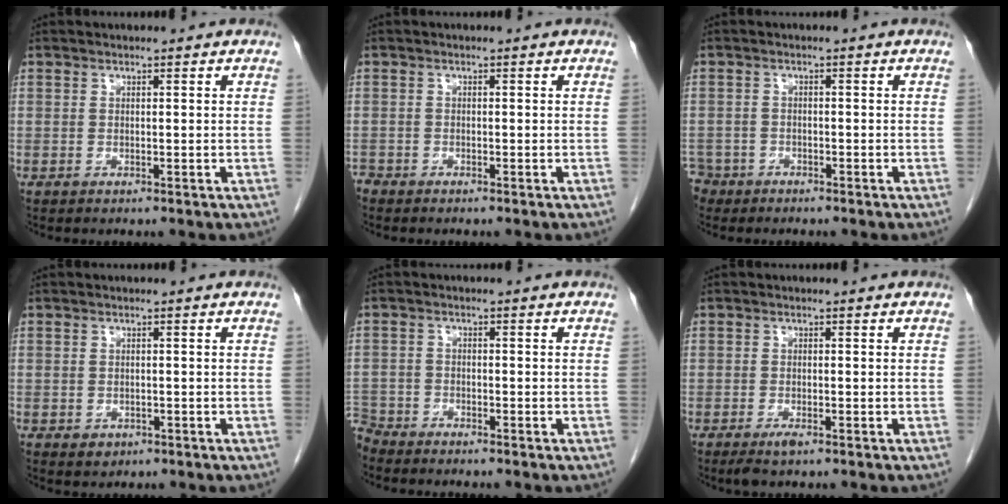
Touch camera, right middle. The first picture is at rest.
{"total": 1.0, "force": [-1.0, 0.3, 0.0], "torque": [-0.001, -0.001, -0.020]}
{"total": 3.7, "force": [-2.9, 2.2, -0.4], "torque": [0.006, 0.004, -0.057]}
{"total": 1.5, "force": [-0.7, 1.2, 0.6], "torque": [-0.013, 0.002, 0.000]}
{"total": 4.1, "force": [-4.0, 1.0, -0.1], "torque": [0.005, -0.009, -0.078]}
{"total": 1.7, "force": [-1.1, 0.4, 1.3], "torque": [-0.027, -0.004, -0.018]}